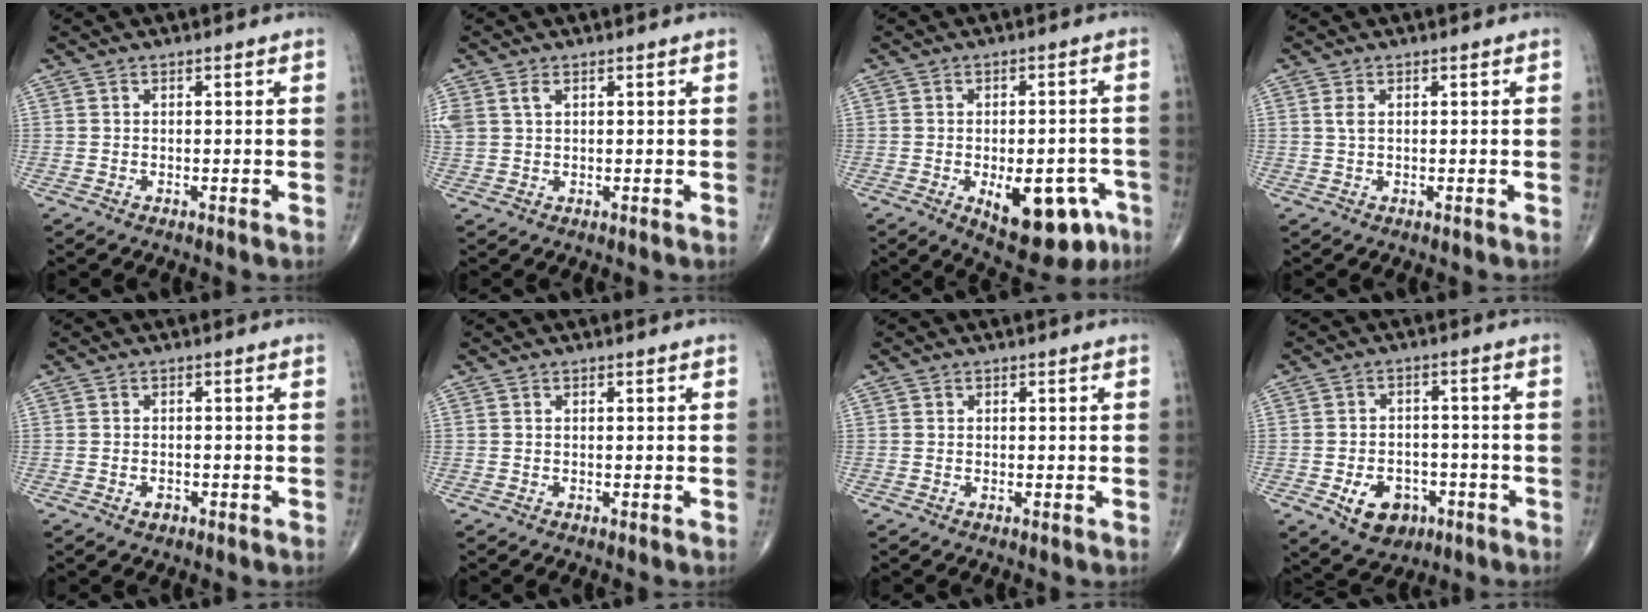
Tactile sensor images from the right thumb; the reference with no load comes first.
{"total": 4.0, "force": [1.5, 2.5, 2.7], "torque": [-0.080, 0.014, 0.040]}
{"total": 14.2, "force": [-5.9, 6.8, 11.0], "torque": [-0.120, 0.021, -0.067]}
{"total": 1.3, "force": [0.4, 0.6, 1.1], "torque": [-0.028, 0.005, 0.011]}
{"total": 1.4, "force": [-0.7, 1.0, 0.7], "torque": [-0.007, 0.004, -0.010]}
{"total": 0.0}
{"total": 0.0}
{"total": 8.4, "force": [-3.5, 6.1, 4.6], "torque": [-0.046, 0.022, -0.046]}